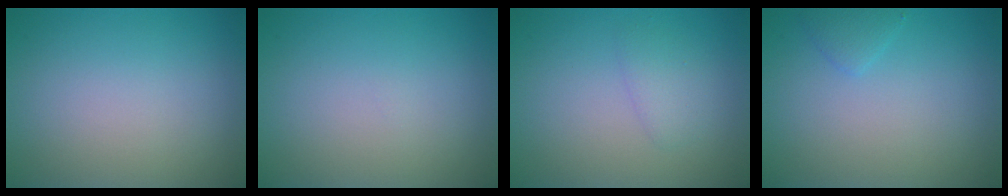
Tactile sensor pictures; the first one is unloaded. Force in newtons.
{"total": 0.0}
{"total": 1.5, "press": 1.5, "slide": 0.1}
{"total": 1.1, "press": 1.1, "slide": 0.1}